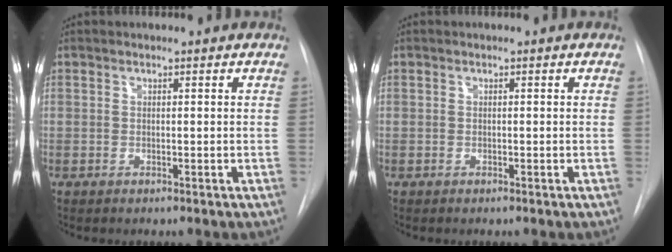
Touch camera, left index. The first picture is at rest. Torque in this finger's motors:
{"motor_torque": [0.00, 0.00, 0.00, 0.00]}